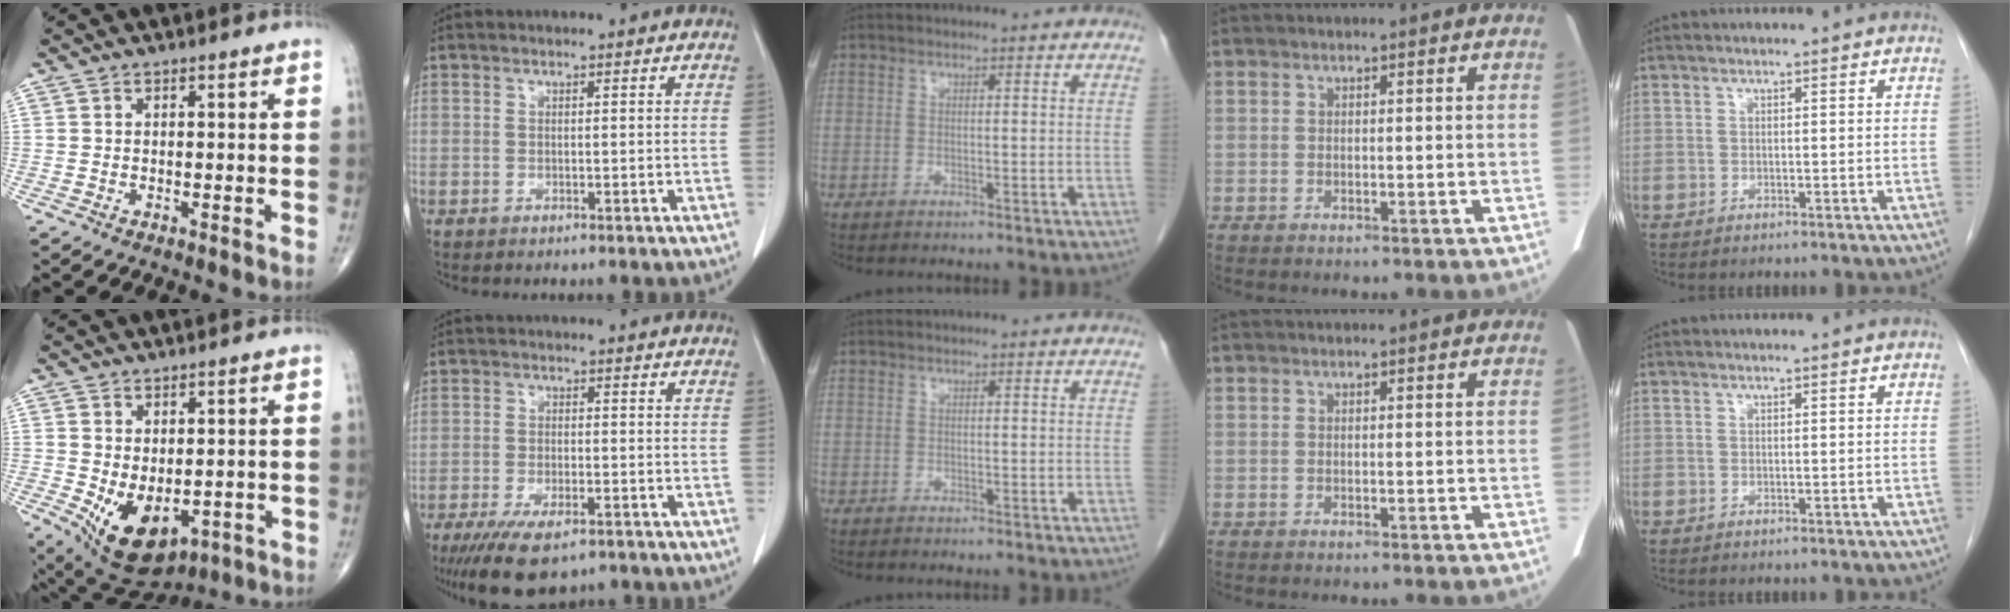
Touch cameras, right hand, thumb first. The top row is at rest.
{"thumb": {"total": 11.0, "force": [-2.4, 6.7, 8.4], "torque": [-0.120, -0.008, -0.013]}, "index": {"total": 9.4, "force": [-6.6, 3.0, 6.0], "torque": [-0.097, -0.015, -0.100]}}